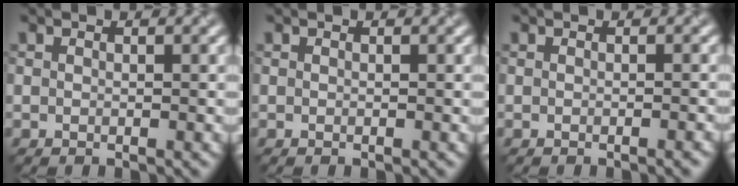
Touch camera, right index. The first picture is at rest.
{"total": 0.0}
{"total": 1.1, "force": [-0.5, 0.3, 0.9], "torque": [-0.005, 0.001, -0.010]}